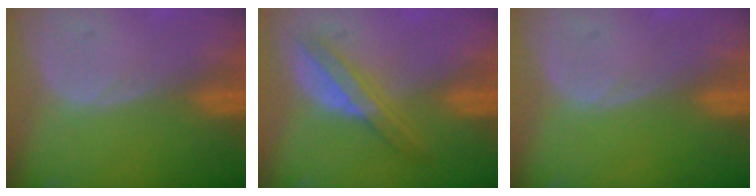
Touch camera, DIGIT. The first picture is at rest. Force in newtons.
{"total": 5.7, "press": 5.3, "slide": 2.0}
{"total": 0.0}